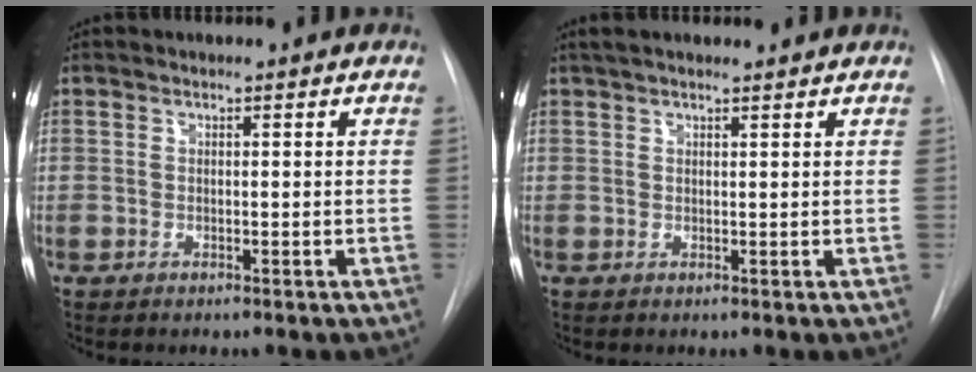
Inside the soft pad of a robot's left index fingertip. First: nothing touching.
{"total": 6.2, "force": [5.3, 0.9, 3.1], "torque": [-0.049, 0.029, 0.078]}